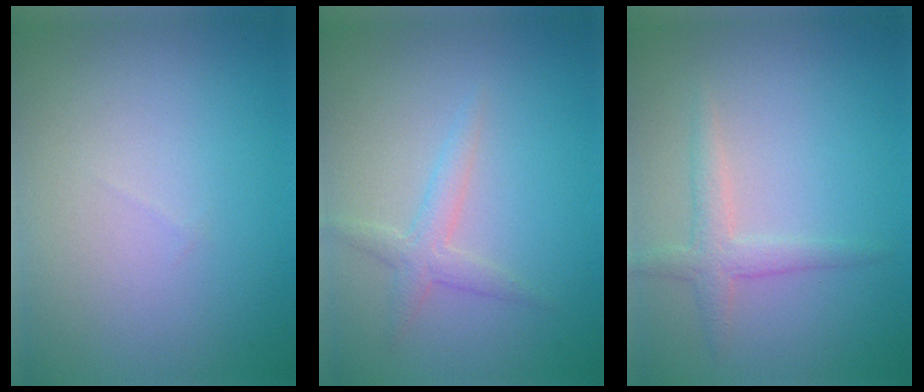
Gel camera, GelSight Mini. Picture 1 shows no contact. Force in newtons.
{"total": 1.9, "press": 1.9, "slide": 0.0}
{"total": 2.0, "press": 2.0, "slide": 0.1}